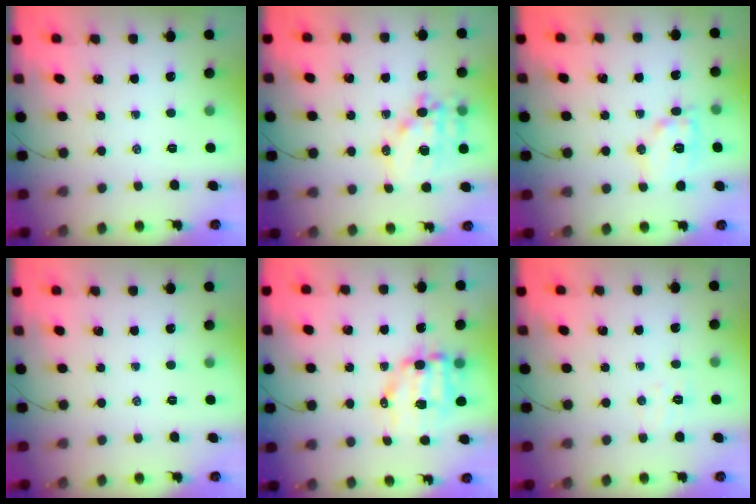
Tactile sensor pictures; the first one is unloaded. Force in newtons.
{"total": 14.4, "press": 14.1, "slide": 3.0}
{"total": 10.8, "press": 10.7, "slide": 0.5}
{"total": 0.0}
{"total": 9.0, "press": 8.7, "slide": 2.0}
{"total": 4.6, "press": 4.5, "slide": 1.1}